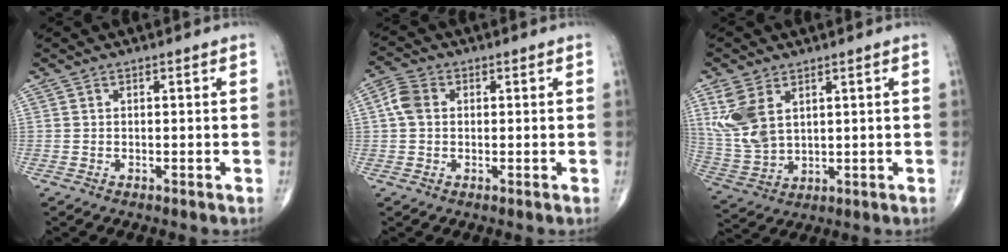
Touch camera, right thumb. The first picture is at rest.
{"total": 4.3, "force": [0.5, 3.3, 2.7], "torque": [-0.056, 0.012, 0.003]}
{"total": 10.0, "force": [3.9, 6.0, 6.9], "torque": [-0.151, -0.010, 0.094]}